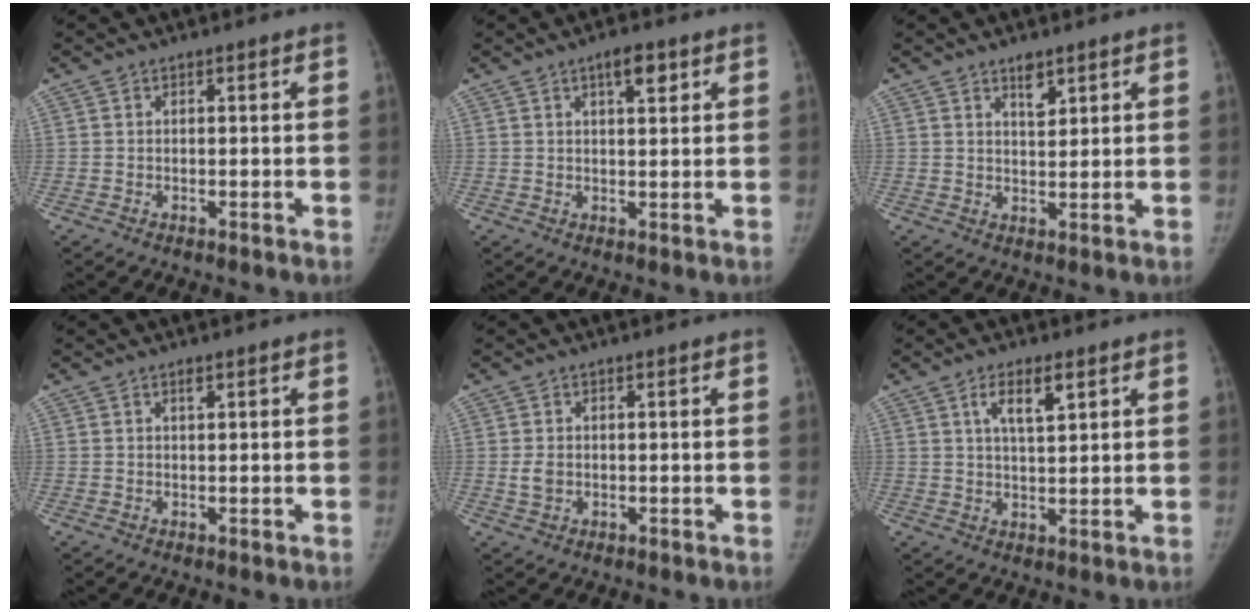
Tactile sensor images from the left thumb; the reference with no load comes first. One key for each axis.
{"total": 4.0, "fx": 2.1, "fy": 1.5, "fz": 3.1, "tx": -0.037, "ty": -0.008, "tz": 0.032}
{"total": 3.5, "fx": 2.3, "fy": 1.6, "fz": 2.1, "tx": -0.020, "ty": -0.016, "tz": 0.039}
{"total": 0.8, "fx": 0.5, "fy": 0.3, "fz": 0.5, "tx": -0.008, "ty": -0.001, "tz": 0.007}
{"total": 2.3, "fx": -0.1, "fy": 1.7, "fz": 1.5, "tx": -0.026, "ty": -0.002, "tz": -0.001}
{"total": 5.7, "fx": 2.8, "fy": 2.0, "fz": 4.5, "tx": -0.072, "ty": -0.013, "tz": 0.050}